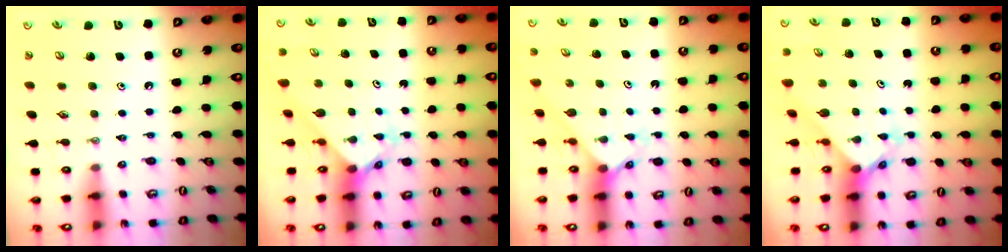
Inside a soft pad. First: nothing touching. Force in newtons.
{"total": 2.4, "press": 2.4, "slide": 0.3}
{"total": 2.1, "press": 2.1, "slide": 0.2}
{"total": 2.3, "press": 2.3, "slide": 0.2}